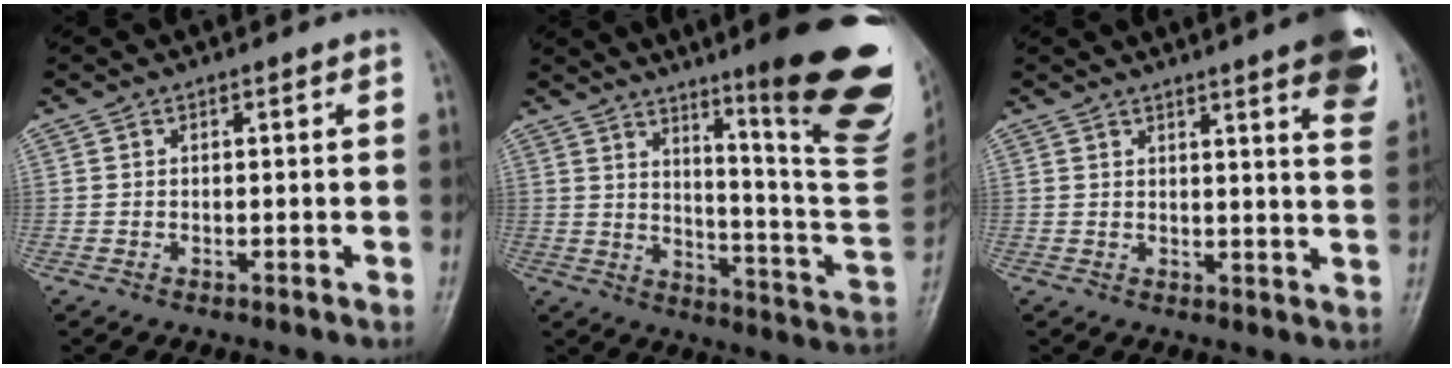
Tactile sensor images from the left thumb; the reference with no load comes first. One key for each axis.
{"total": 25.8, "fx": 13.4, "fy": 3.9, "fz": 21.6, "tx": -0.230, "ty": -0.071, "tz": 0.195}
{"total": 12.0, "fx": 7.2, "fy": 1.8, "fz": 9.4, "tx": -0.097, "ty": -0.028, "tz": 0.075}